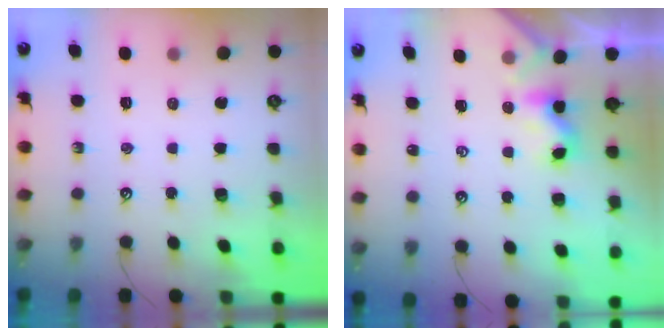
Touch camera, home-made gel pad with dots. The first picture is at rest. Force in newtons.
{"total": 2.3, "press": 2.3, "slide": 0.2}